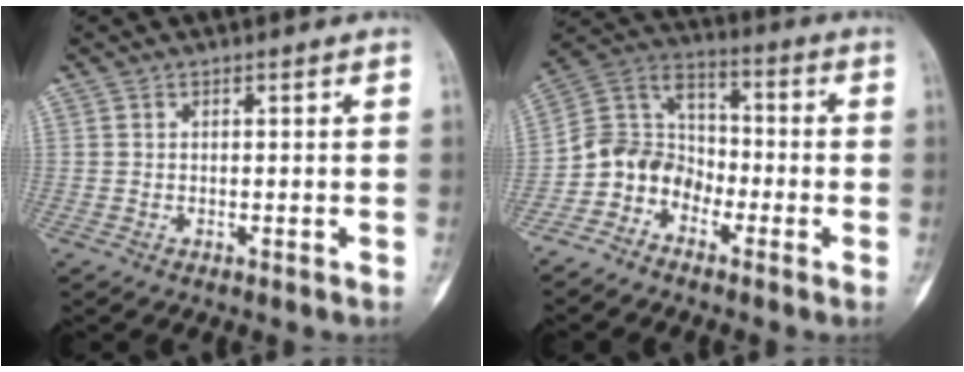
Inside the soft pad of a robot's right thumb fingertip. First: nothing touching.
{"total": 9.4, "force": [-4.8, 7.4, 3.2], "torque": [-0.038, 0.071, -0.109]}